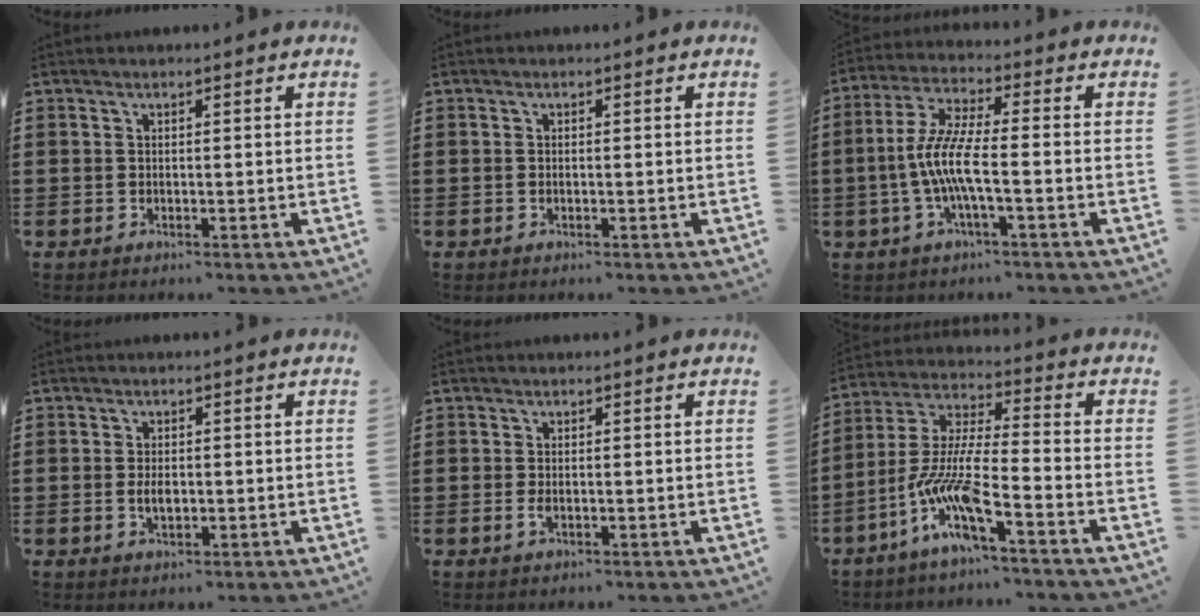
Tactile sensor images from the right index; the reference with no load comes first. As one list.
[{"total": 0.0}, {"total": 7.9, "force": [-2.2, 1.2, 7.4], "torque": [-0.171, -0.016, -0.050]}, {"total": 2.5, "force": [-0.2, 1.2, 2.2], "torque": [-0.042, 0.000, -0.003]}, {"total": 1.3, "force": [-0.2, 0.5, 1.1], "torque": [-0.030, -0.003, -0.006]}, {"total": 10.5, "force": [-6.4, 1.1, 8.2], "torque": [-0.194, -0.022, -0.134]}]